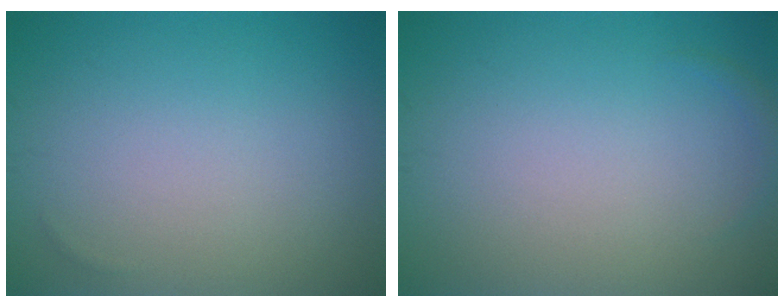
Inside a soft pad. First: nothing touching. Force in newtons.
{"total": 0.6, "press": 0.6, "slide": 0.1}